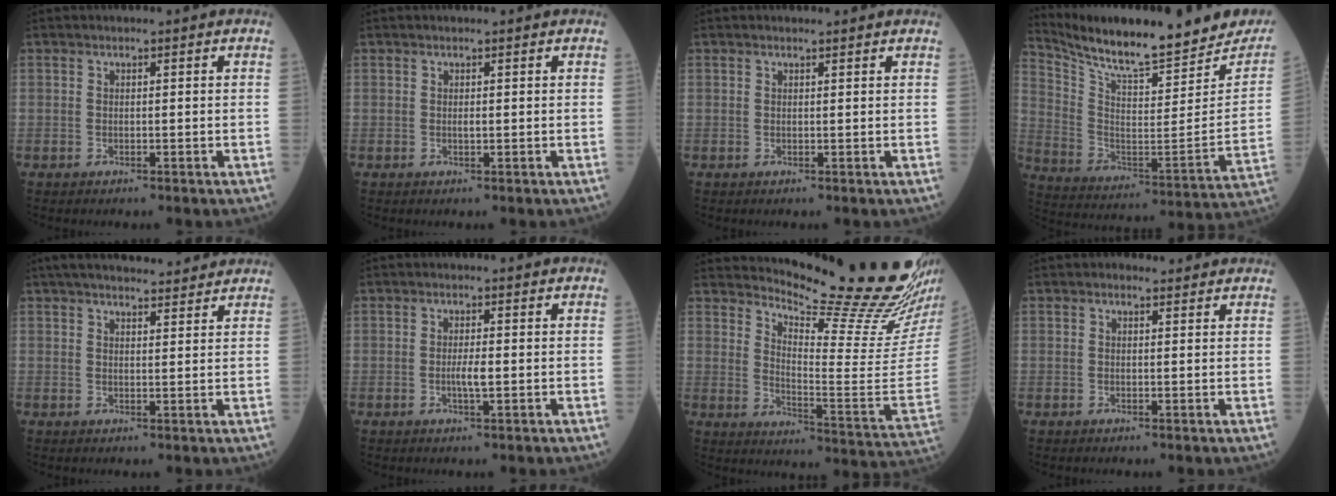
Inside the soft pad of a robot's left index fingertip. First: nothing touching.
{"total": 0.6, "force": [0.2, 0.1, 0.5], "torque": [-0.014, -0.002, 0.002]}
{"total": 1.1, "force": [1.1, 0.0, 0.1], "torque": [-0.012, 0.001, 0.014]}
{"total": 24.3, "force": [21.7, 4.0, 10.3], "torque": [-0.180, -0.055, 0.316]}
{"total": 12.8, "force": [11.6, 2.2, 5.0], "torque": [-0.071, 0.029, 0.156]}
{"total": 2.0, "force": [-0.3, 0.2, 2.0], "torque": [-0.040, -0.003, -0.004]}
{"total": 19.8, "force": [18.7, -1.3, 6.5], "torque": [-0.118, -0.135, 0.250]}
{"total": 1.5, "force": [1.2, 0.8, 0.4], "torque": [-0.013, 0.010, 0.015]}